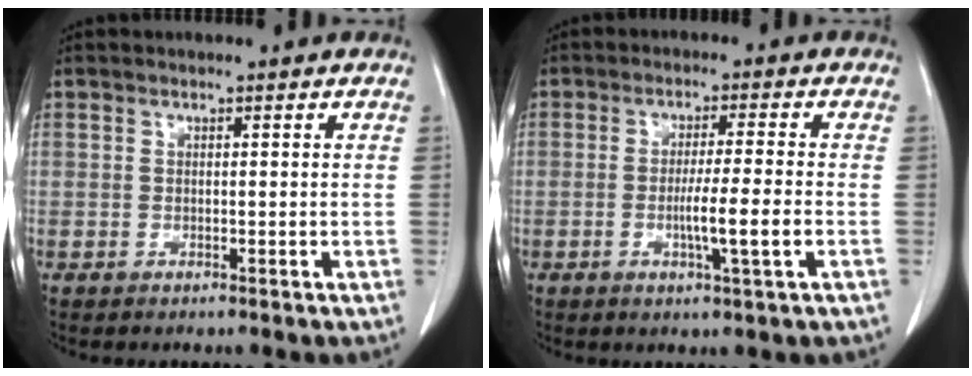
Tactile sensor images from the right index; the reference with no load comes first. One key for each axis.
{"total": 6.1, "fx": -1.5, "fy": -0.6, "fz": 5.8, "tx": -0.098, "ty": -0.009, "tz": -0.025}